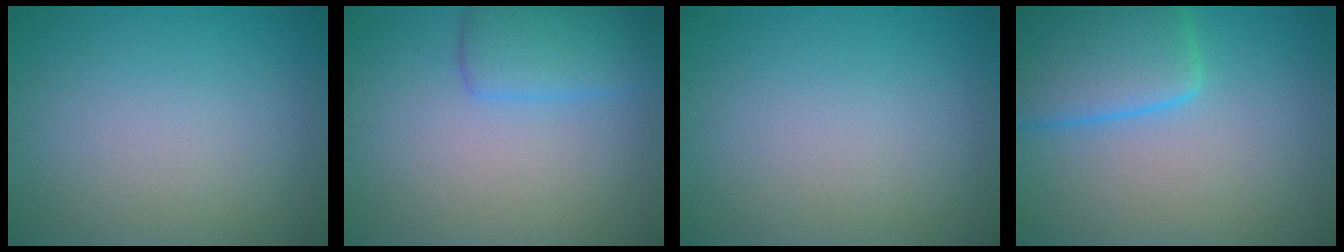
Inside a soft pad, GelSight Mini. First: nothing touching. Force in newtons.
{"total": 3.6, "press": 3.6, "slide": 0.0}
{"total": 0.0}
{"total": 7.1, "press": 7.1, "slide": 0.4}